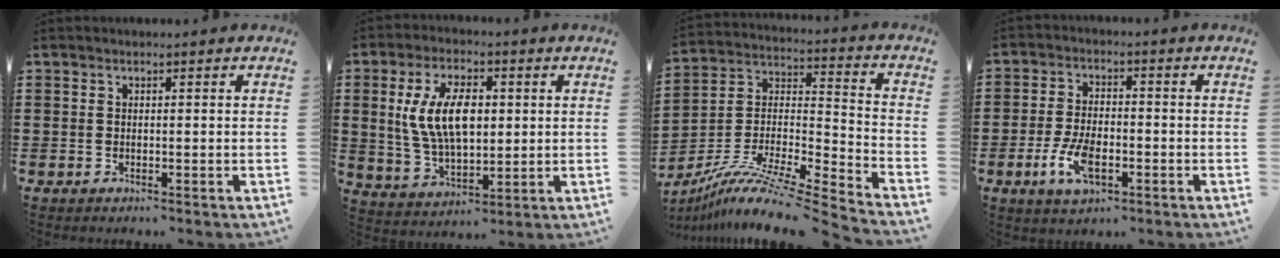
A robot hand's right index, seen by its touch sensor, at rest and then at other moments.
{"total": 10.3, "force": [1.6, 5.3, 8.7], "torque": [-0.190, 0.010, 0.025]}
{"total": 10.3, "force": [-8.5, 0.6, 5.8], "torque": [-0.101, 0.005, -0.168]}
{"total": 6.6, "force": [-2.6, 3.1, 5.3], "torque": [-0.121, -0.004, -0.051]}